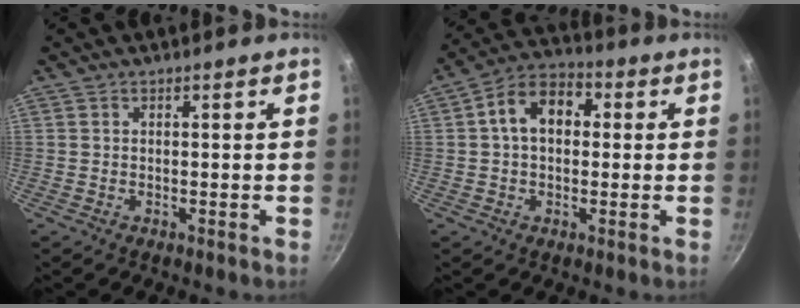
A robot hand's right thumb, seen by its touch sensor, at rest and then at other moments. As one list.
[{"total": 10.0, "force": [1.5, 7.1, 6.9], "torque": [-0.082, 0.029, 0.006]}]